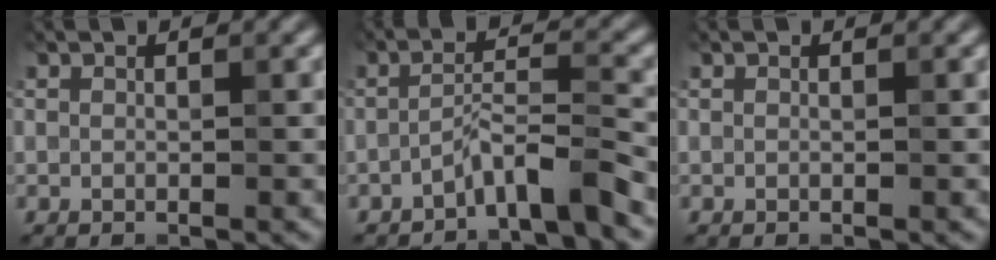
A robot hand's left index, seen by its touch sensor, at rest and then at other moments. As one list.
[{"total": 3.7, "force": [-2.8, 0.2, 2.3], "torque": [-0.040, 0.014, -0.060]}, {"total": 0.0}]